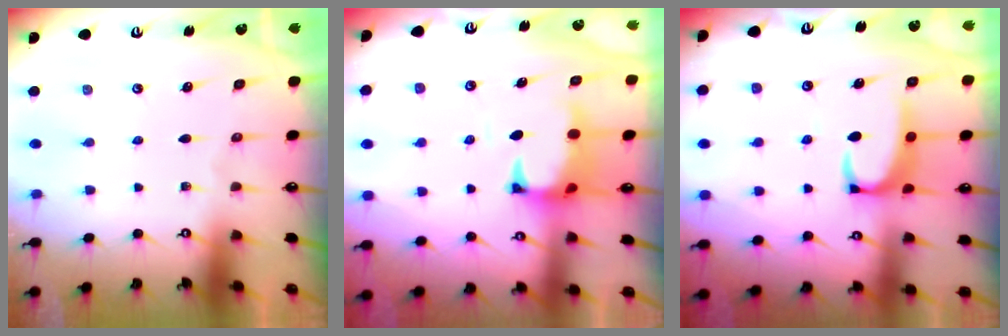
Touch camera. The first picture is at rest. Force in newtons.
{"total": 1.0, "press": 0.1, "slide": 1.0}
{"total": 3.0, "press": 2.8, "slide": 1.0}